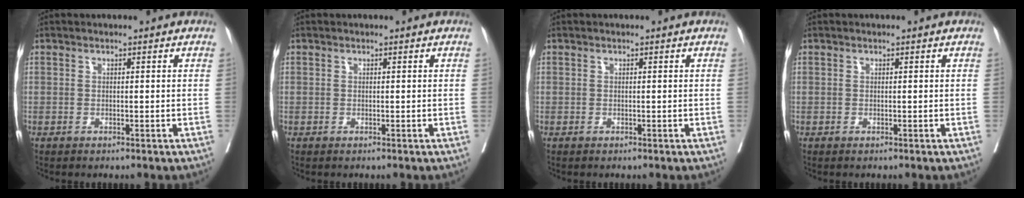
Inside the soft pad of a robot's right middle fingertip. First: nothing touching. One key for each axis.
{"total": 0.0}
{"total": 0.0}
{"total": 0.0}